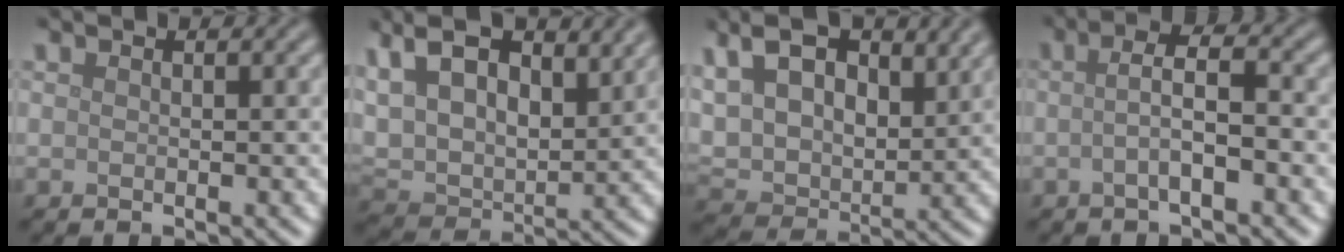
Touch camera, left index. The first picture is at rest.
{"total": 14.2, "force": [7.2, 7.6, 9.6], "torque": [-0.202, 0.028, 0.122]}
{"total": 11.8, "force": [5.5, 7.0, 7.7], "torque": [-0.167, 0.016, 0.094]}
{"total": 3.2, "force": [-0.6, 0.7, 3.1], "torque": [-0.058, 0.005, -0.016]}